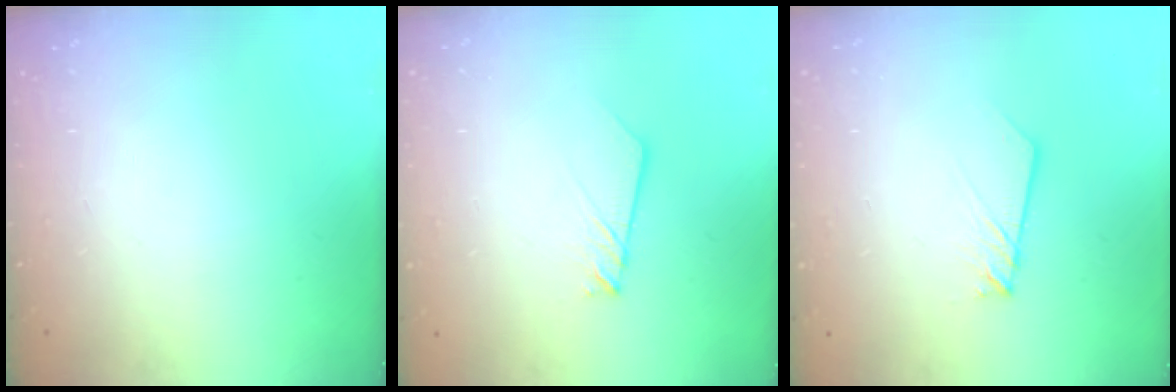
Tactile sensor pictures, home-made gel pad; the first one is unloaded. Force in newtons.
{"total": 2.4, "press": 2.4, "slide": 0.1}
{"total": 2.2, "press": 2.2, "slide": 0.1}